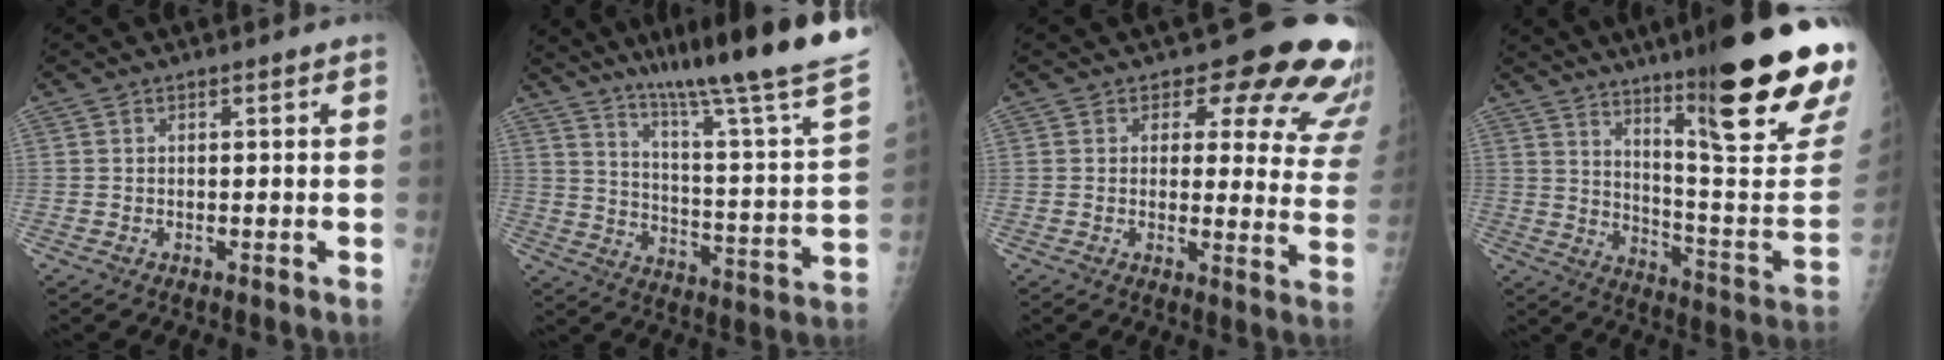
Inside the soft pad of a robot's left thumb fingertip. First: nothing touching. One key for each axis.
{"total": 28.5, "fx": 21.3, "fy": 1.5, "fz": 18.9, "tx": -0.278, "ty": -0.103, "tz": 0.304}
{"total": 16.3, "fx": 12.2, "fy": 6.8, "fz": 8.3, "tx": -0.037, "ty": -0.076, "tz": 0.113}
{"total": 26.1, "fx": 15.7, "fy": 3.0, "fz": 20.7, "tx": -0.270, "ty": -0.084, "tz": 0.239}